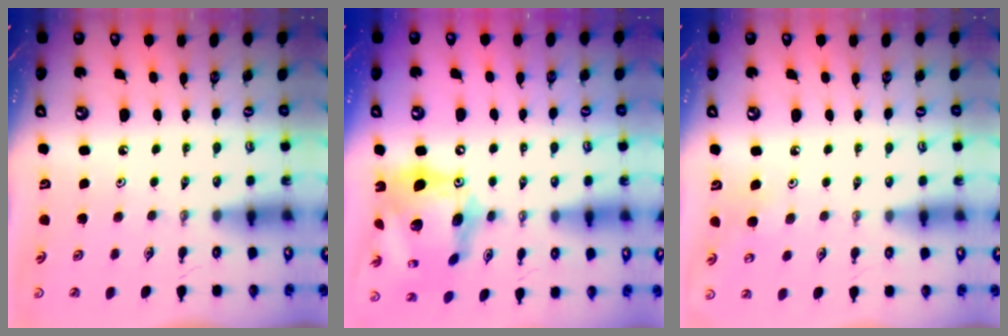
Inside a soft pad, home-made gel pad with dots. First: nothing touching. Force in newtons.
{"total": 22.0, "press": 21.8, "slide": 2.5}
{"total": 6.1, "press": 6.0, "slide": 0.5}